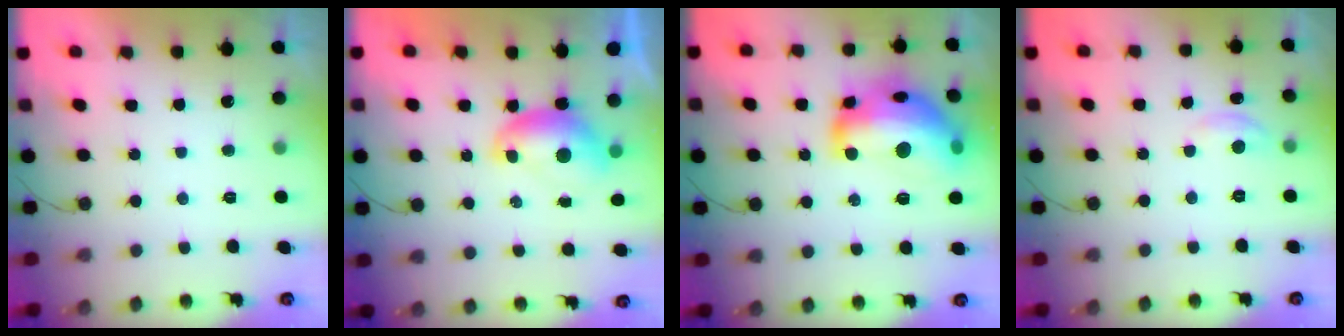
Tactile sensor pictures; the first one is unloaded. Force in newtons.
{"total": 8.4, "press": 8.3, "slide": 0.6}
{"total": 23.1, "press": 23.0, "slide": 1.4}
{"total": 2.9, "press": 2.9, "slide": 0.2}